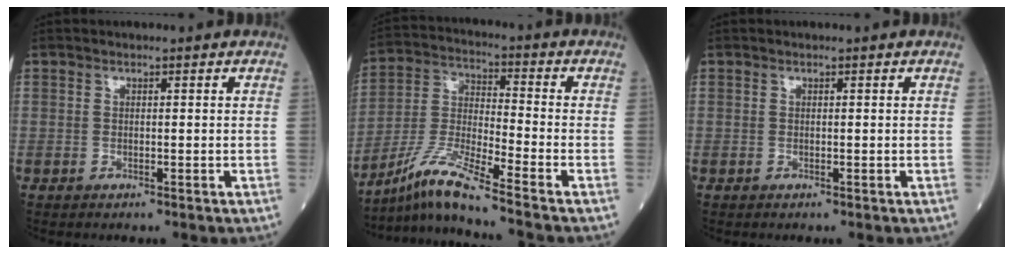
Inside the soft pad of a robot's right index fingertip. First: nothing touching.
{"total": 10.1, "force": [-8.2, -1.6, 5.6], "torque": [-0.131, -0.018, -0.159]}
{"total": 0.0}